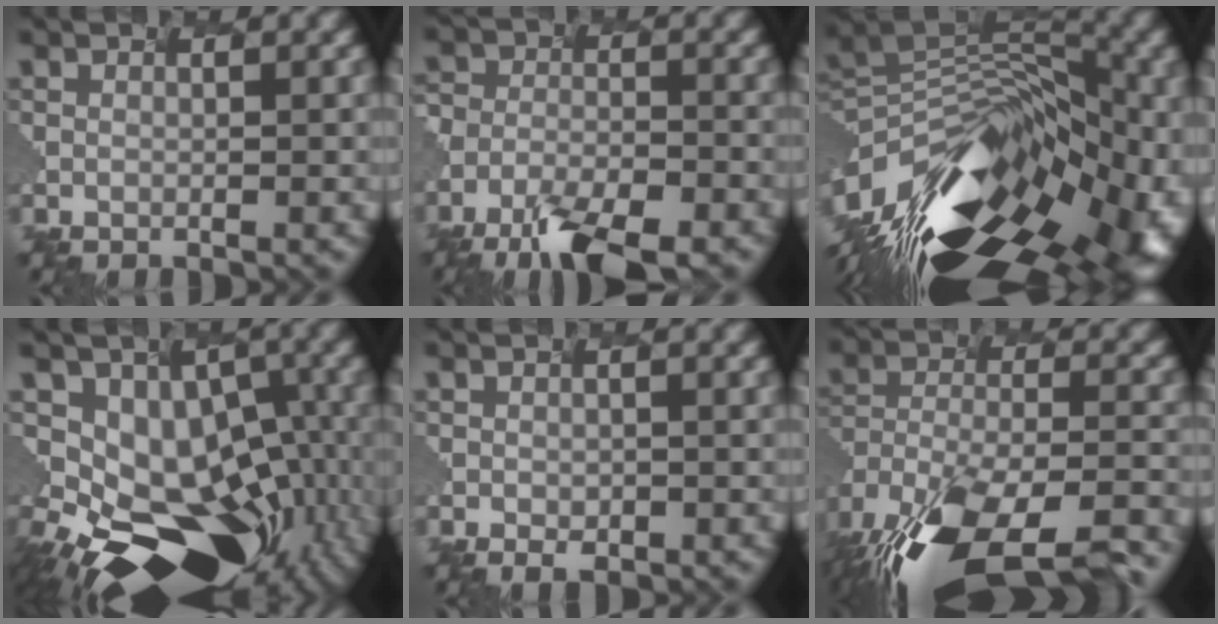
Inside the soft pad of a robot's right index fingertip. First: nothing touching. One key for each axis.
{"total": 8.5, "fx": -6.9, "fy": 2.3, "fz": 4.2, "tx": -0.106, "ty": -0.020, "tz": -0.109}
{"total": 17.5, "fx": -9.1, "fy": 9.7, "fz": 11.3, "tx": -0.187, "ty": 0.007, "tz": -0.128}
{"total": 15.0, "fx": -7.5, "fy": 8.8, "fz": 9.7, "tx": -0.159, "ty": -0.003, "tz": -0.084}
{"total": 1.4, "fx": -1.4, "fy": -0.2, "fz": 0.1, "tx": -0.027, "ty": -0.012, "tz": 0.001}
{"total": 16.8, "fx": -13.0, "fy": 6.7, "fz": 8.4, "tx": -0.196, "ty": -0.037, "tz": -0.165}